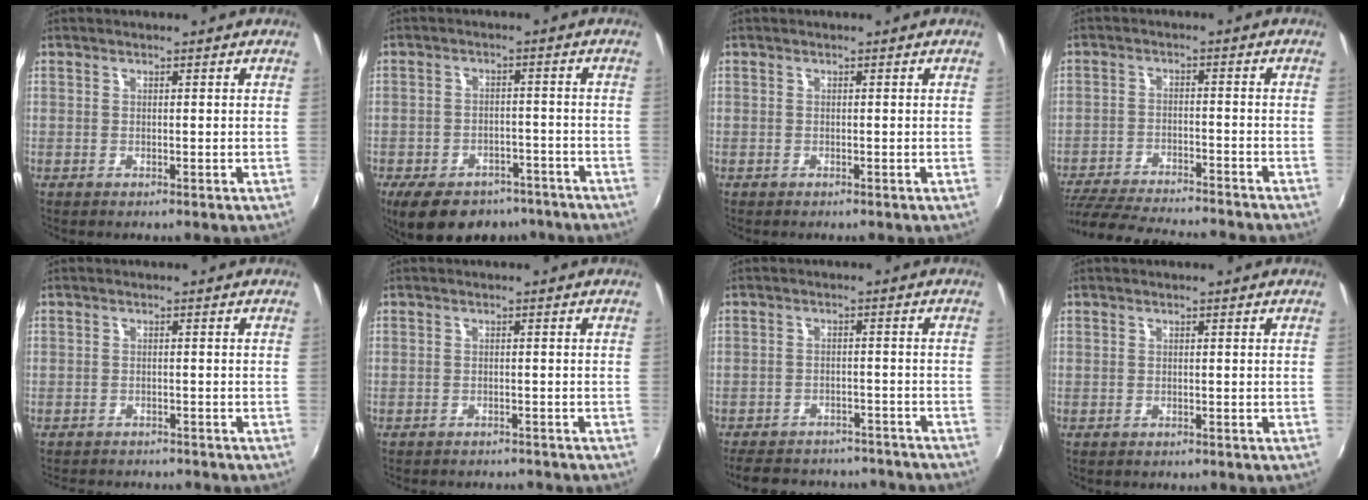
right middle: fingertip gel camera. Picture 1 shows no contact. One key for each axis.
{"total": 15.5, "fx": -11.2, "fy": 8.0, "fz": 6.9, "tx": -0.151, "ty": 0.000, "tz": -0.149}
{"total": 0.0}
{"total": 18.9, "fx": -16.8, "fy": 2.8, "fz": 8.3, "tx": -0.168, "ty": -0.024, "tz": -0.254}
{"total": 6.0, "fx": -5.5, "fy": 1.8, "fz": 1.6, "tx": -0.046, "ty": -0.005, "tz": -0.080}
{"total": 5.6, "fx": -5.2, "fy": 1.5, "fz": 1.5, "tx": -0.043, "ty": -0.009, "tz": -0.072}
{"total": 19.5, "fx": -17.0, "fy": 6.7, "fz": 6.9, "tx": -0.148, "ty": 0.017, "tz": -0.211}
{"total": 0.7, "fx": -0.7, "fy": 0.2, "fz": 0.2, "tx": -0.008, "ty": 0.000, "tz": -0.009}